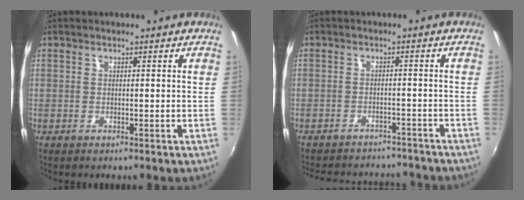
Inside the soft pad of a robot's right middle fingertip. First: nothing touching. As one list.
[{"total": 13.2, "force": [-11.6, 4.8, 4.1], "torque": [-0.097, 0.017, -0.152]}]